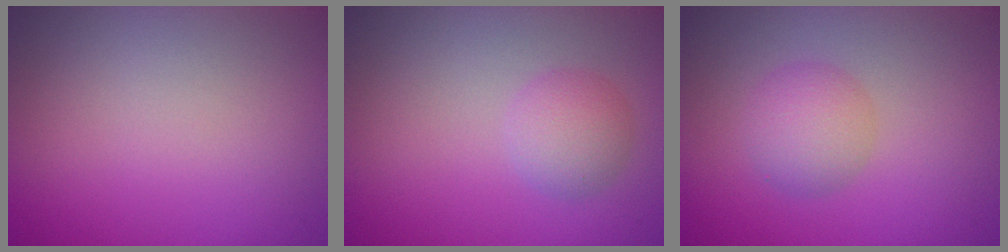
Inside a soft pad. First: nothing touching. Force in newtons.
{"total": 2.4, "press": 2.4, "slide": 0.0}
{"total": 2.9, "press": 2.9, "slide": 0.0}